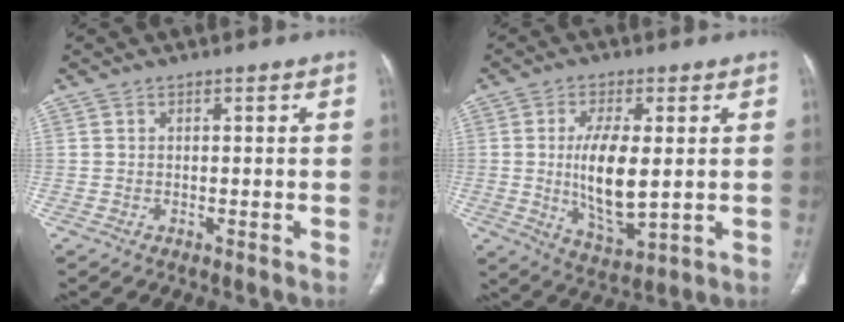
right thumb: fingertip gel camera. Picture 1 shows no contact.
{"total": 11.7, "force": [0.4, 4.7, 10.8], "torque": [-0.196, -0.022, 0.016]}